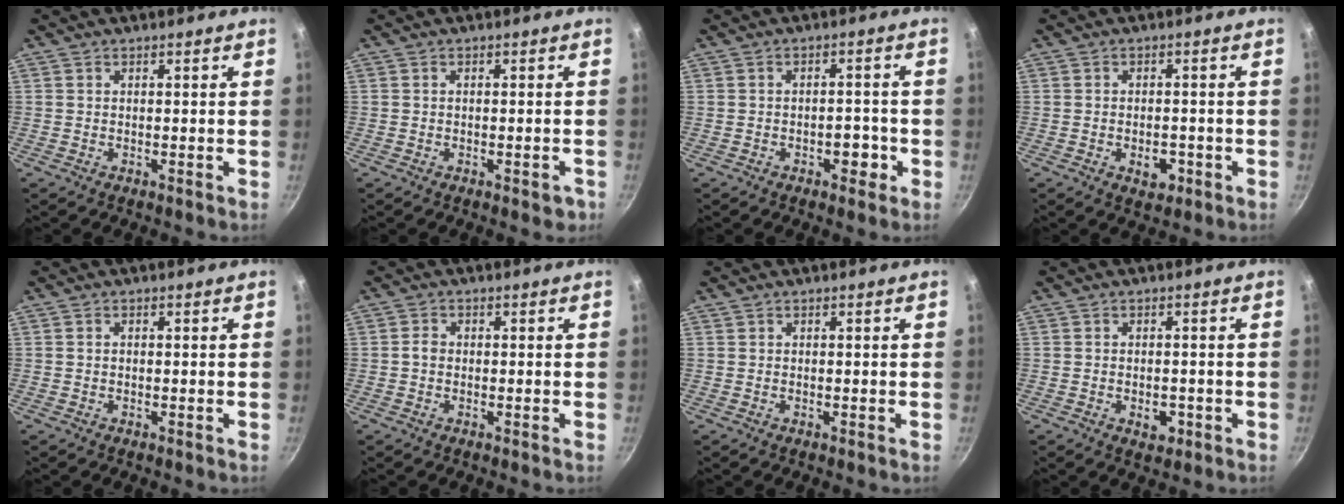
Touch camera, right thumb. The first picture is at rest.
{"total": 2.4, "force": [-1.2, 1.1, 1.8], "torque": [-0.018, 0.007, -0.009]}
{"total": 4.1, "force": [-1.6, 2.5, 2.8], "torque": [-0.017, 0.015, -0.021]}
{"total": 4.1, "force": [-1.5, 2.6, 2.8], "torque": [-0.025, 0.010, -0.017]}
{"total": 0.7, "force": [0.1, 0.5, 0.5], "torque": [-0.007, 0.004, 0.001]}
{"total": 1.6, "force": [-0.2, 1.3, 1.0], "torque": [-0.015, 0.009, -0.005]}
{"total": 0.0}
{"total": 3.4, "force": [-1.2, 2.2, 2.3], "torque": [-0.021, 0.007, -0.013]}